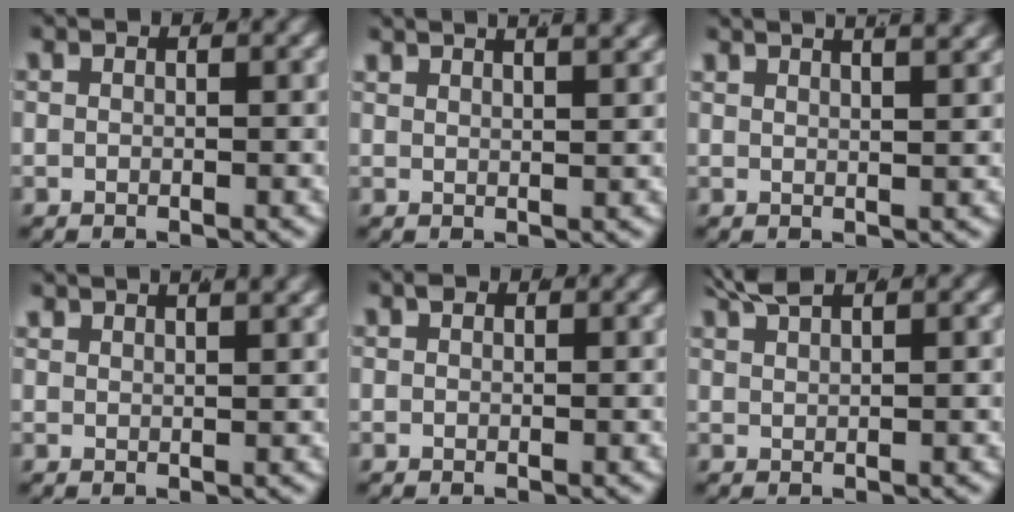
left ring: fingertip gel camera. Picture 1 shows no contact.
{"total": 3.9, "force": [3.4, 0.7, 1.7], "torque": [-0.014, 0.014, 0.050]}
{"total": 4.4, "force": [3.8, 0.8, 2.1], "torque": [-0.020, 0.015, 0.055]}
{"total": 2.8, "force": [2.6, 0.2, 1.0], "torque": [-0.005, 0.011, 0.040]}
{"total": 0.6, "force": [0.5, 0.3, 0.3], "torque": [-0.006, 0.003, 0.007]}
{"total": 2.5, "force": [2.3, 0.0, 0.9], "torque": [-0.018, 0.008, 0.043]}